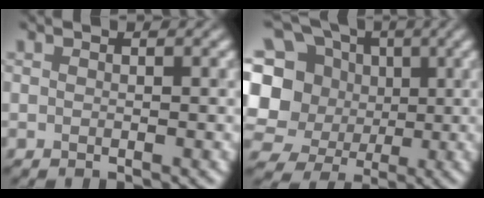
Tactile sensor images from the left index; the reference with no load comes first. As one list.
[{"total": 14.5, "force": [1.7, 13.1, 6.0], "torque": [-0.186, 0.032, 0.007]}]